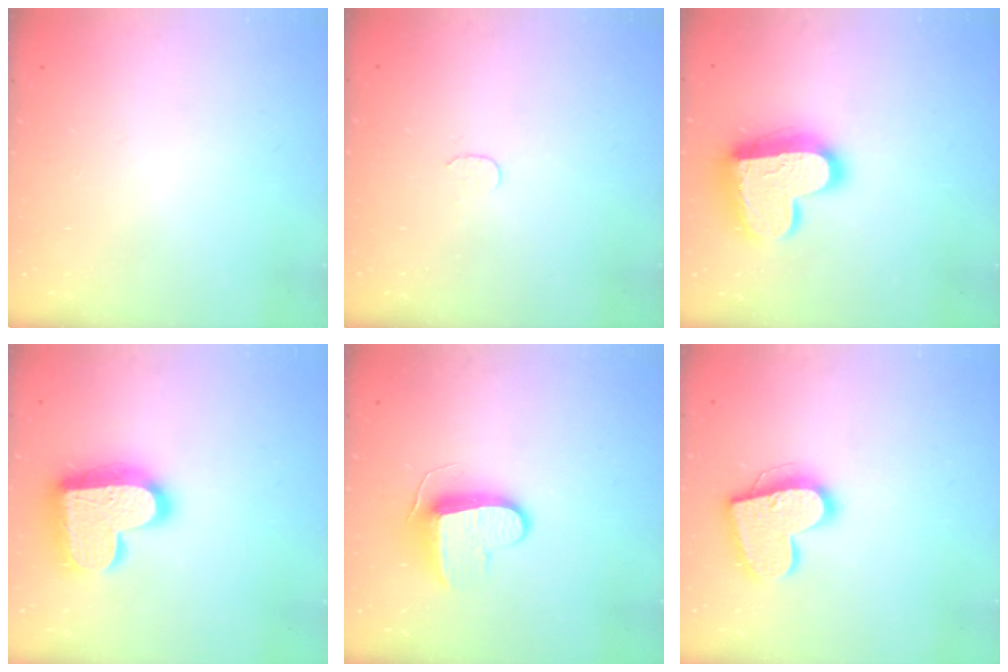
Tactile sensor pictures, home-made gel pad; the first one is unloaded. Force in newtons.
{"total": 3.7, "press": 3.7, "slide": 0.4}
{"total": 17.7, "press": 17.7, "slide": 1.0}
{"total": 19.5, "press": 19.5, "slide": 1.4}
{"total": 10.5, "press": 10.4, "slide": 1.2}
{"total": 16.4, "press": 16.4, "slide": 1.2}